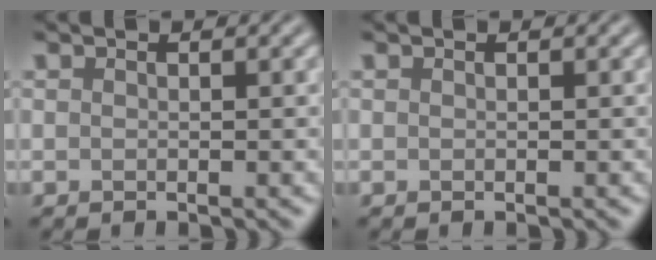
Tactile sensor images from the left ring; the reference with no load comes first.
{"total": 0.0}